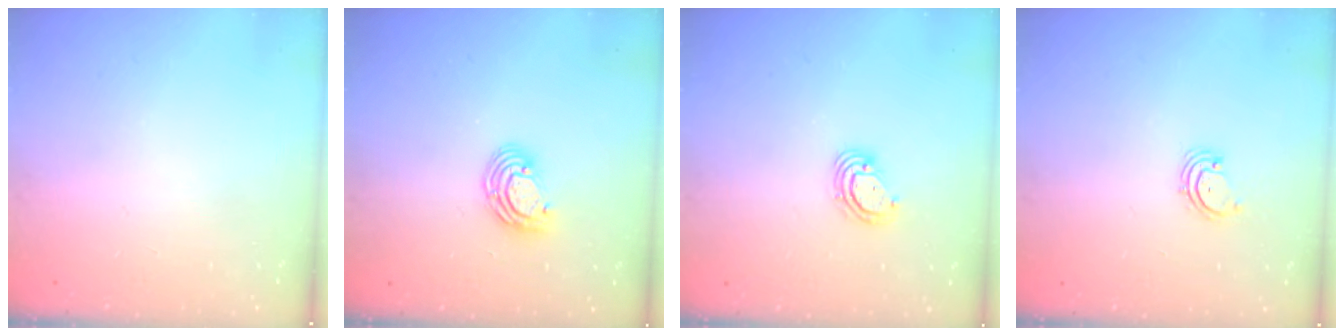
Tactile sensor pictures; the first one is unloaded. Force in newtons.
{"total": 7.5, "press": 7.4, "slide": 1.3}
{"total": 4.1, "press": 4.1, "slide": 0.4}
{"total": 2.1, "press": 2.1, "slide": 0.3}